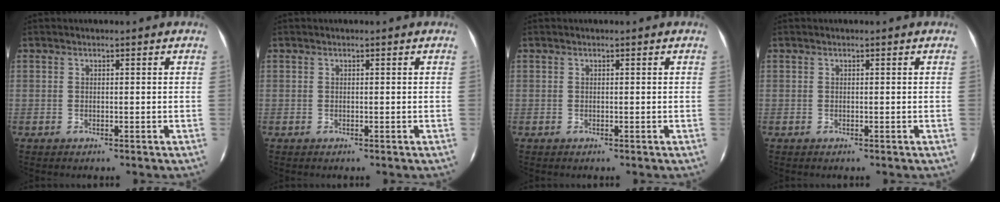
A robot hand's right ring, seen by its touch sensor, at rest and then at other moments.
{"total": 0.0}
{"total": 0.0}
{"total": 0.0}